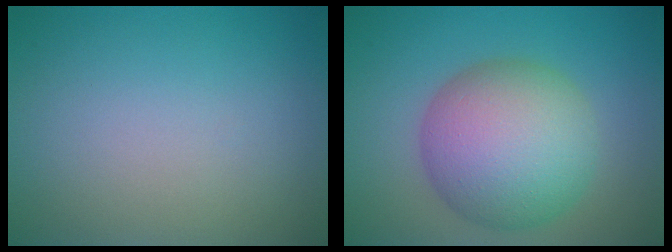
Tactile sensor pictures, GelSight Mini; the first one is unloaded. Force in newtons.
{"total": 9.7, "press": 9.7, "slide": 0.2}